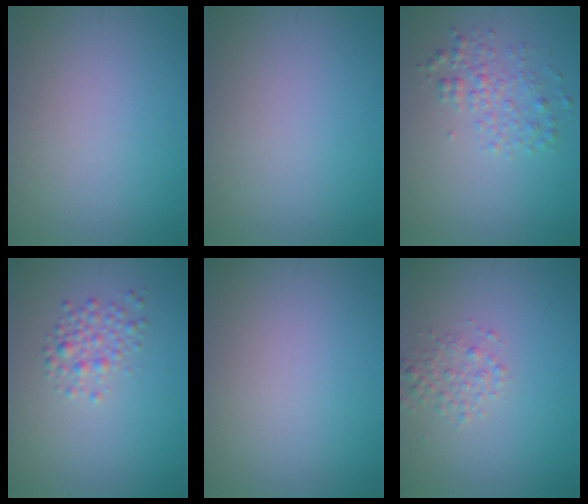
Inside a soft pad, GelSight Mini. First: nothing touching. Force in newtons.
{"total": 0.0}
{"total": 2.4, "press": 2.4, "slide": 0.1}
{"total": 2.1, "press": 2.1, "slide": 0.1}
{"total": 0.0}
{"total": 1.8, "press": 1.8, "slide": 0.1}